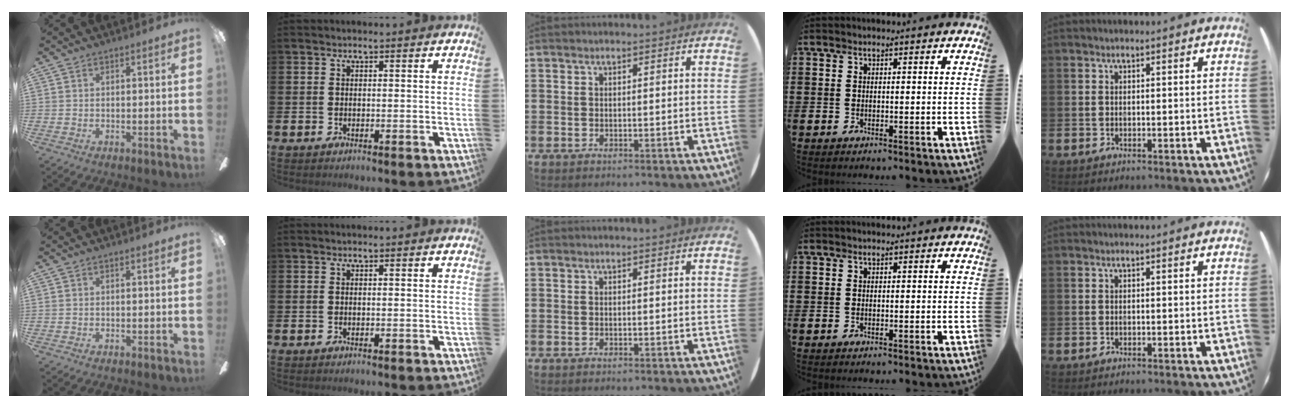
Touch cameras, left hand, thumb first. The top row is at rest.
{}